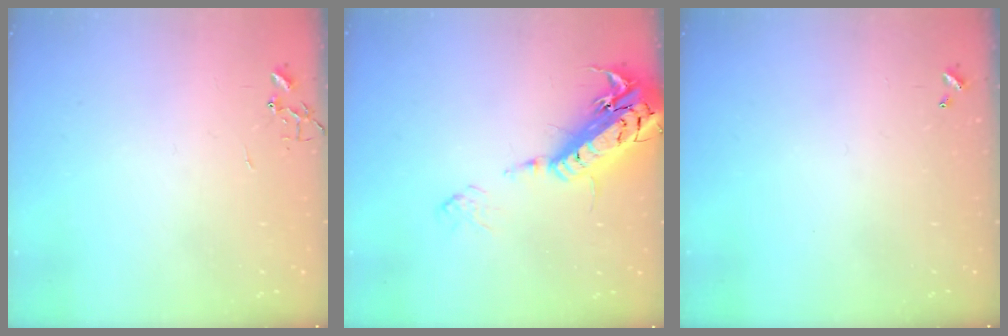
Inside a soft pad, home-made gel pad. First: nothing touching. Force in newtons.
{"total": 22.4, "press": 22.0, "slide": 4.3}
{"total": 0.0}